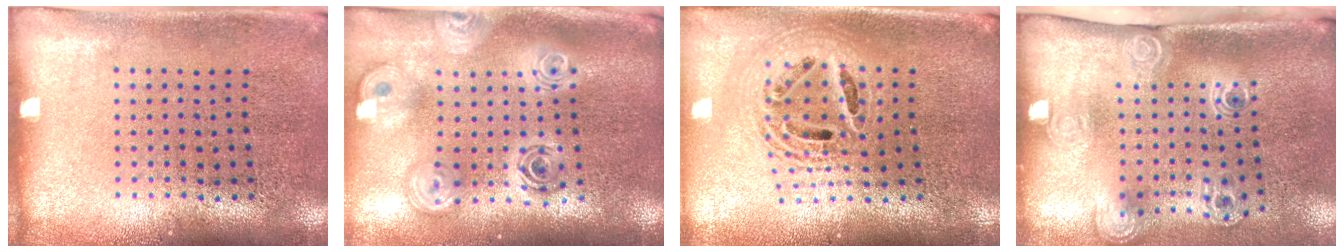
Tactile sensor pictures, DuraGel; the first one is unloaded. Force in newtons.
{"total": 2.5, "press": 1.9, "slide": 1.6}
{"total": 2.0, "press": 1.6, "slide": 1.2}
{"total": 2.1, "press": 1.4, "slide": 1.6}